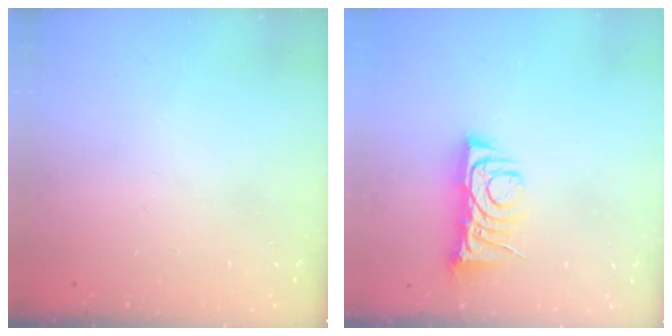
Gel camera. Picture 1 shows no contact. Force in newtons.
{"total": 6.8, "press": 6.8, "slide": 0.8}